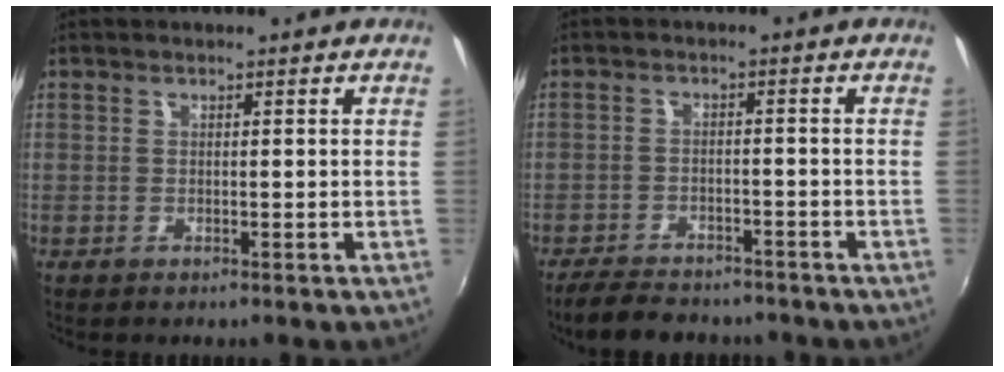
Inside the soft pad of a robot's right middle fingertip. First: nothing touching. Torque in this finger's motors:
{"motor_torque": [0.09, -0.09, 0.03, 0.01]}